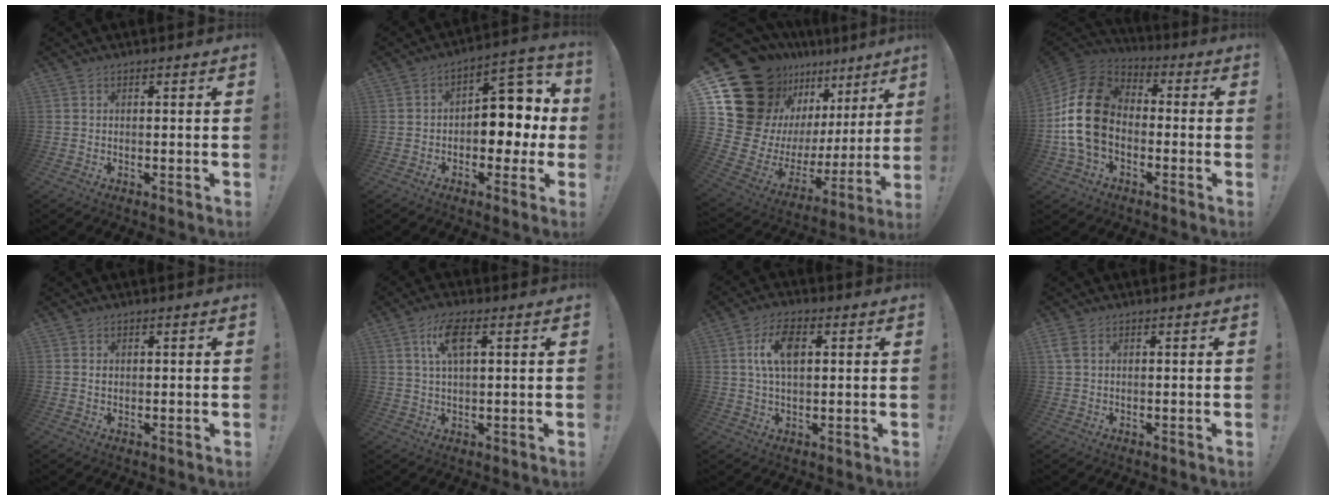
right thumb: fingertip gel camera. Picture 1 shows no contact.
{"total": 10.0, "force": [-0.6, 7.6, 6.5], "torque": [-0.066, 0.005, -0.006]}
{"total": 22.6, "force": [11.8, 14.3, 12.9], "torque": [-0.207, -0.121, 0.265]}
{"total": 19.1, "force": [-1.2, 13.6, 13.4], "torque": [-0.250, 0.026, -0.008]}
{"total": 0.8, "force": [0.3, 0.7, 0.1], "torque": [0.004, -0.001, 0.006]}
{"total": 7.8, "force": [2.9, 2.9, 6.7], "torque": [-0.122, 0.005, 0.050]}
{"total": 8.6, "force": [2.2, 4.6, 6.9], "torque": [-0.116, 0.005, 0.038]}
{"total": 2.5, "force": [0.9, 1.5, 1.8], "torque": [-0.044, 0.007, 0.020]}